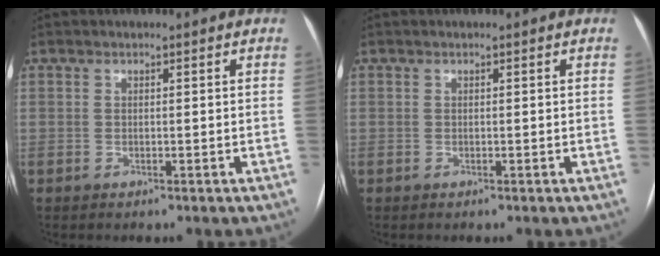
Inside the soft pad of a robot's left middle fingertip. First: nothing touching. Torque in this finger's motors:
{"motor_torque": [0.00, 0.00, 0.00, 0.00]}